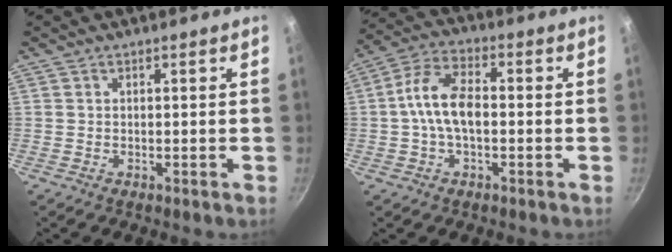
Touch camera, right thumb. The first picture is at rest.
{"total": 9.5, "force": [-0.7, 5.1, 7.9], "torque": [-0.145, 0.032, -0.023]}